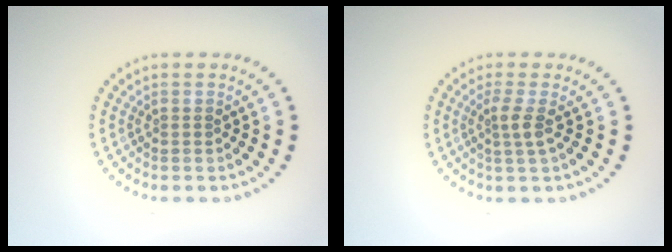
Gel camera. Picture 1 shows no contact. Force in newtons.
{"total": 1.8, "press": 1.3, "slide": 1.2}